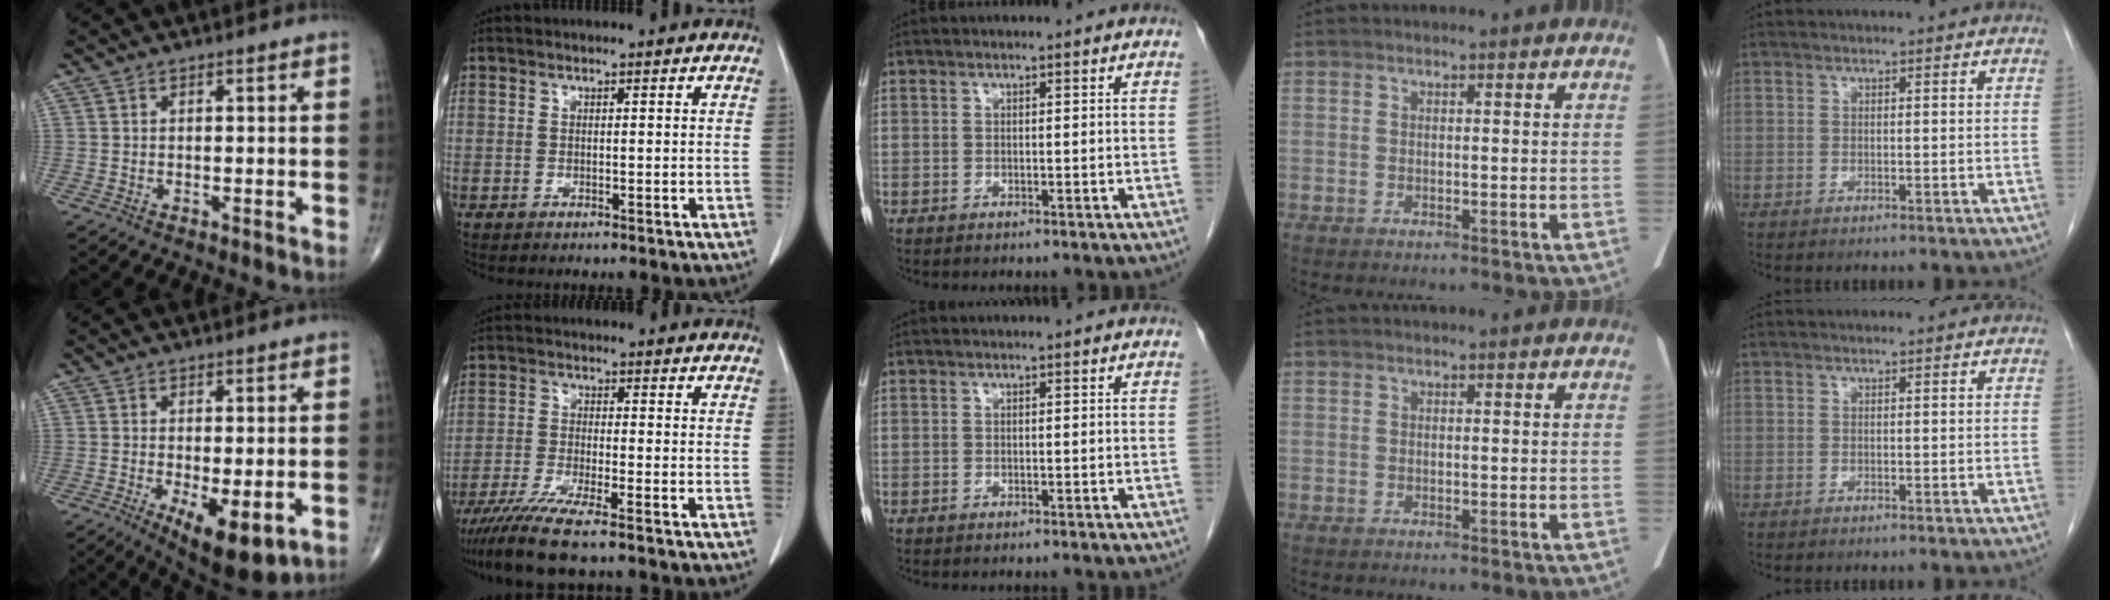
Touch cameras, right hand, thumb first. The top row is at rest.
{"thumb": {"total": 9.8, "force": [-3.1, 3.7, 8.5], "torque": [-0.126, -0.018, -0.039]}, "index": {"total": 7.9, "force": [-6.3, -0.4, 4.8], "torque": [-0.081, -0.024, -0.110]}}